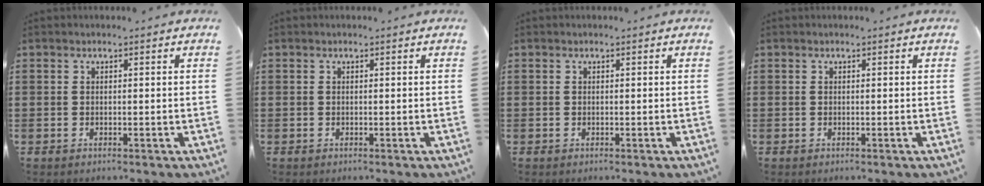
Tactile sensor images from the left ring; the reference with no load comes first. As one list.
[{"total": 0.0}, {"total": 0.0}, {"total": 0.0}]